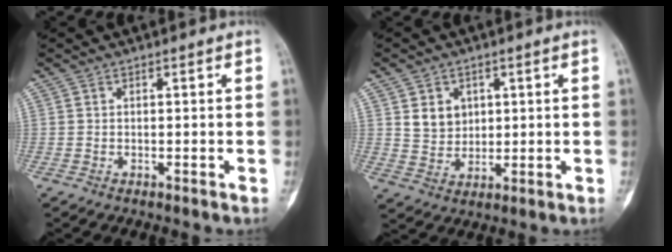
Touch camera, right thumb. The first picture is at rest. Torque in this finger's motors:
{"motor_torque": [0.23, 1.37, 0.09, -0.09, 0.00]}